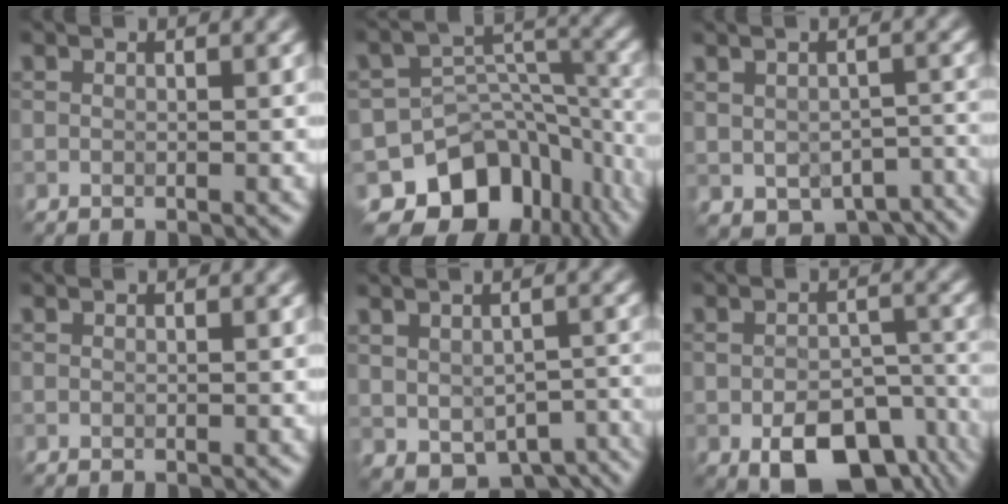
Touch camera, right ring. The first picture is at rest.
{"total": 11.1, "force": [-7.6, 7.2, 3.7], "torque": [-0.050, 0.001, -0.112]}
{"total": 5.1, "force": [-2.9, 3.1, 2.8], "torque": [-0.040, -0.022, -0.021]}
{"total": 0.0}
{"total": 6.1, "force": [-2.7, 4.0, 3.8], "torque": [-0.059, -0.021, -0.006]}
{"total": 8.3, "force": [-4.6, 4.7, 5.1], "torque": [-0.084, -0.018, -0.056]}